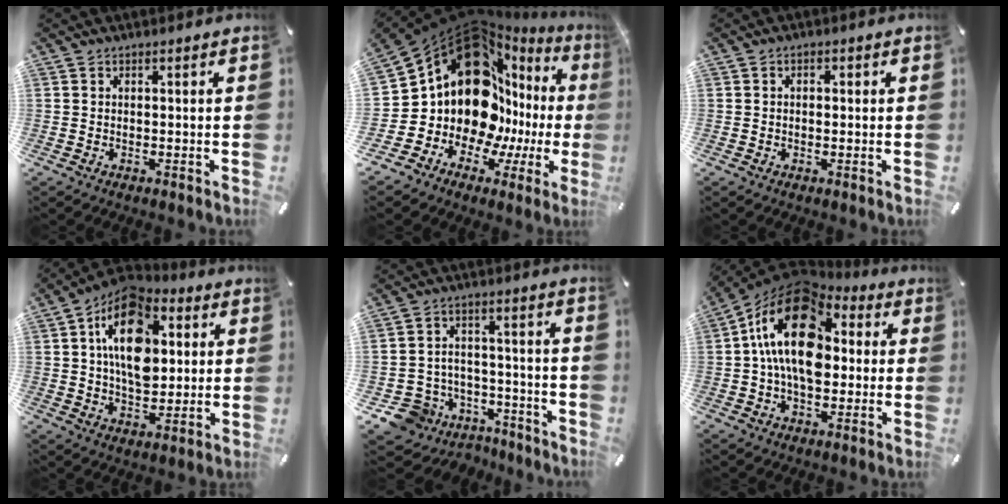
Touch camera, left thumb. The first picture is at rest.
{"total": 21.8, "force": [5.6, 15.6, 14.1], "torque": [-0.229, -0.100, 0.122]}
{"total": 1.4, "force": [-0.1, 1.0, 0.9], "torque": [-0.011, 0.002, -0.005]}
{"total": 17.4, "force": [4.0, 11.4, 12.6], "torque": [-0.221, -0.003, 0.071]}
{"total": 9.1, "force": [-5.0, 7.4, 1.8], "torque": [-0.041, 0.031, -0.084]}
{"total": 20.6, "force": [2.5, 13.4, 15.5], "torque": [-0.295, -0.001, 0.034]}